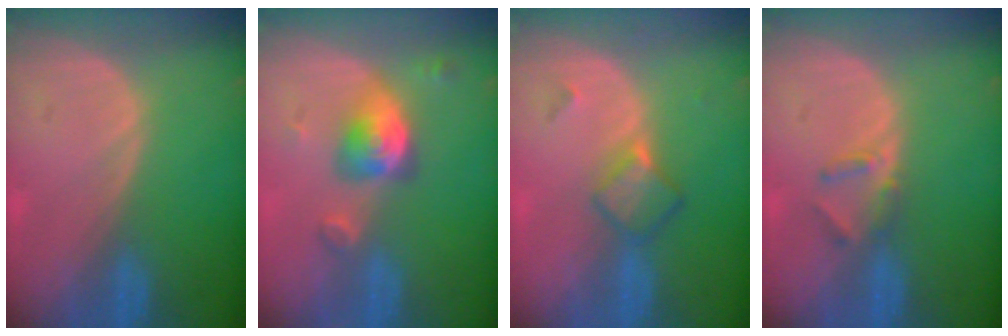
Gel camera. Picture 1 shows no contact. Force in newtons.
{"total": 5.1, "press": 5.1, "slide": 0.2}
{"total": 4.8, "press": 4.2, "slide": 2.4}
{"total": 2.5, "press": 2.3, "slide": 1.0}